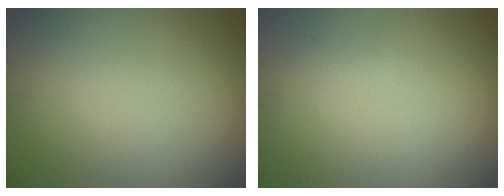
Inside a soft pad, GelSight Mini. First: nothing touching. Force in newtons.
{"total": 0.6, "press": 0.5, "slide": 0.1}